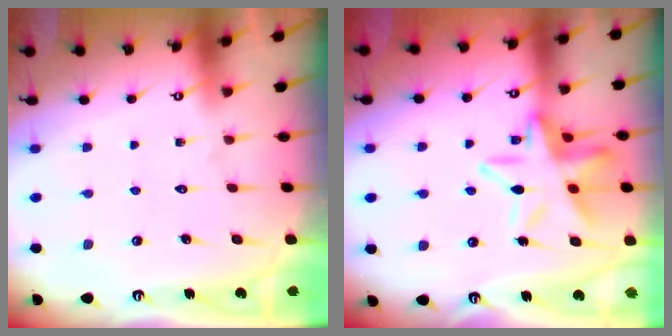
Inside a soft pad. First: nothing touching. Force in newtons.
{"total": 15.5, "press": 15.4, "slide": 1.5}